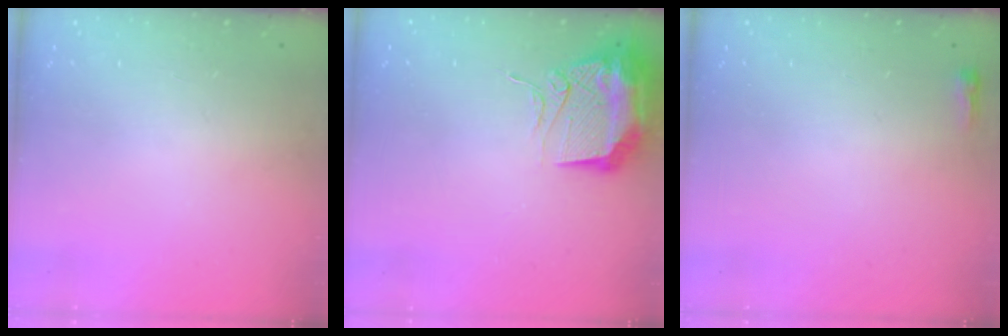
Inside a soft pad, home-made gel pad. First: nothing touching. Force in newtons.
{"total": 13.6, "press": 13.3, "slide": 2.8}
{"total": 2.3, "press": 2.2, "slide": 0.7}